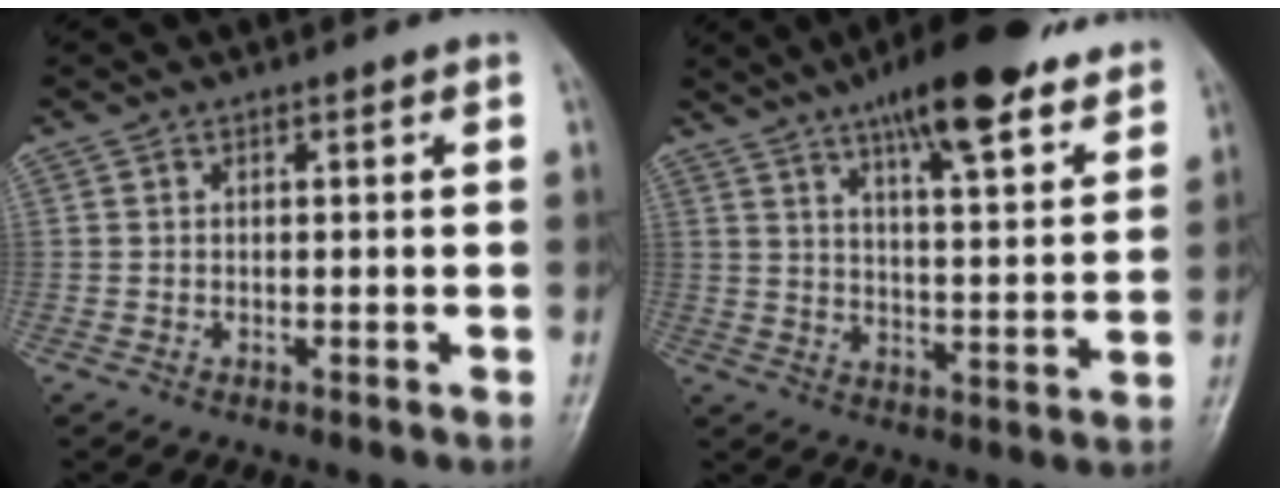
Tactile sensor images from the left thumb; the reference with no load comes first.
{"total": 17.7, "force": [12.2, 4.5, 12.0], "torque": [-0.151, -0.046, 0.184]}